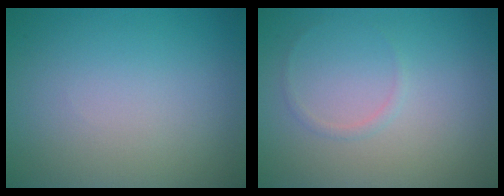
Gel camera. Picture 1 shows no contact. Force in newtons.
{"total": 0.5, "press": 0.5, "slide": 0.1}